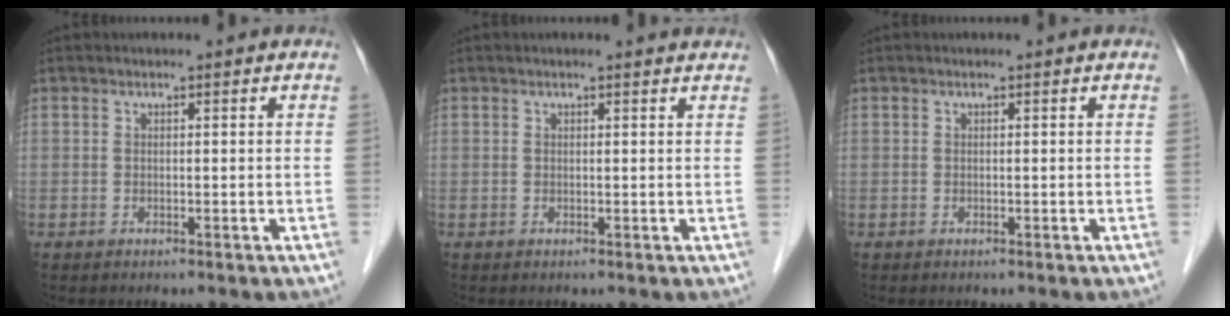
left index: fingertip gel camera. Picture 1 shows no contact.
{"total": 3.0, "force": [2.9, 0.1, 0.8], "torque": [-0.012, 0.006, 0.022]}
{"total": 0.0}